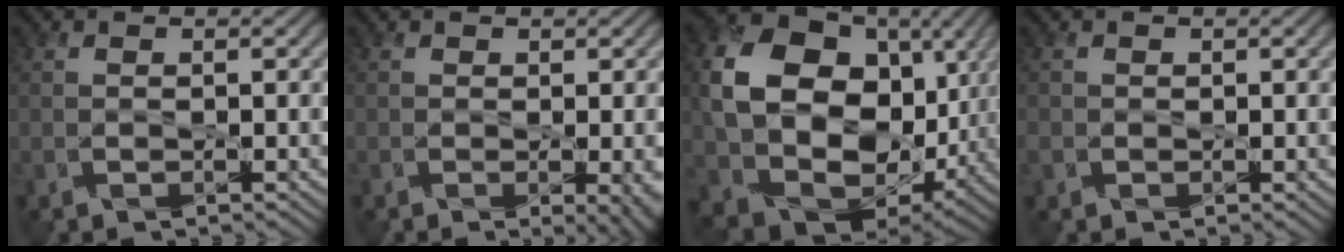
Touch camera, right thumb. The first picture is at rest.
{"total": 2.9, "force": [-0.6, 1.0, 2.6], "torque": [-0.032, -0.007, -0.006]}
{"total": 16.2, "force": [1.0, 12.6, 10.1], "torque": [-0.213, -0.035, 0.025]}
{"total": 1.2, "force": [-0.2, 1.2, 0.2], "torque": [-0.006, -0.005, -0.007]}